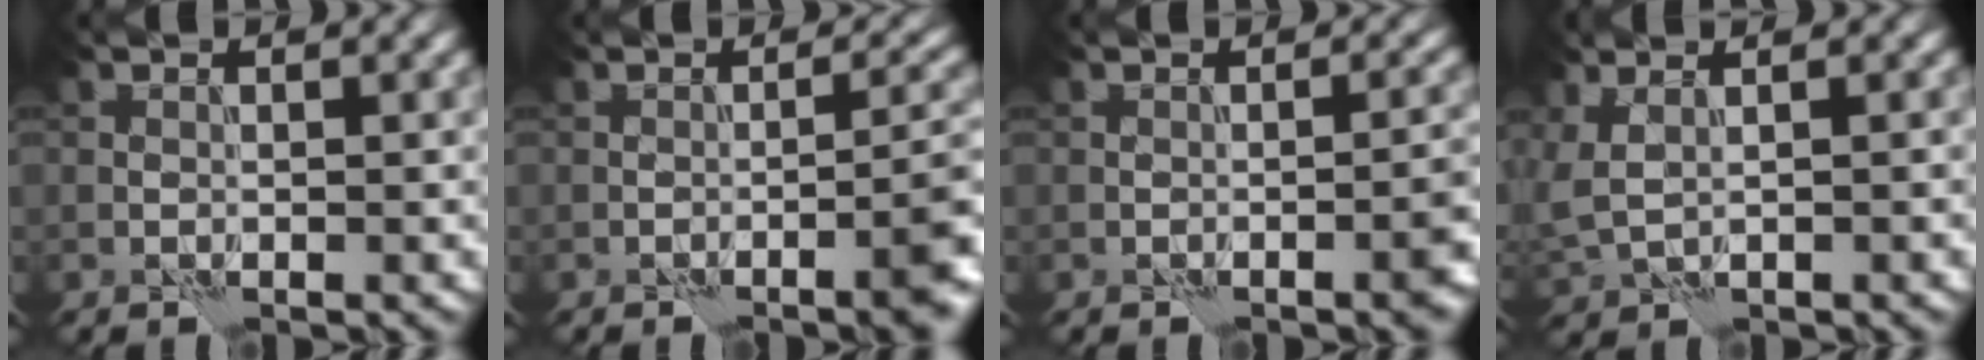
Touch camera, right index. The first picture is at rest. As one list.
[{"total": 5.0, "force": [-2.3, 1.2, 4.3], "torque": [-0.049, 0.010, -0.033]}, {"total": 2.6, "force": [-1.2, 0.5, 2.2], "torque": [-0.030, 0.005, -0.019]}, {"total": 3.1, "force": [1.2, 1.8, 2.2], "torque": [-0.051, 0.011, 0.031]}]